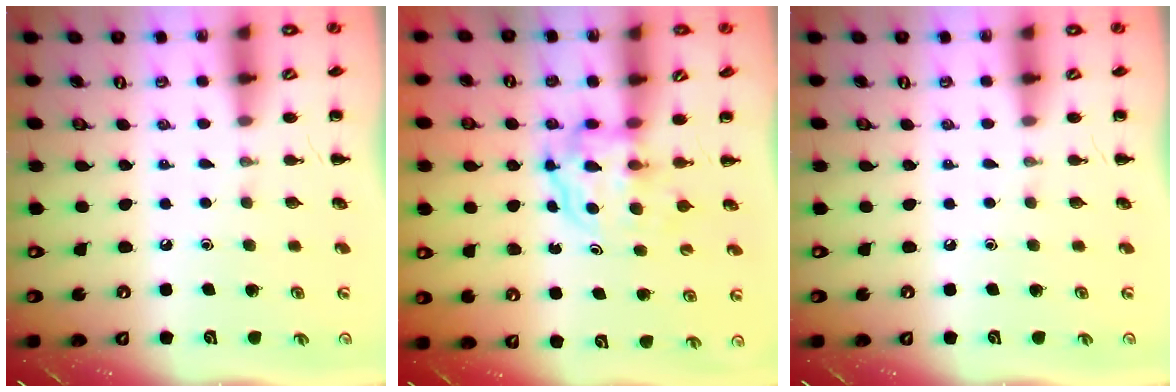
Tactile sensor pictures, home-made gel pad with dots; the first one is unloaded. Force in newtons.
{"total": 3.7, "press": 3.7, "slide": 0.2}
{"total": 0.0}